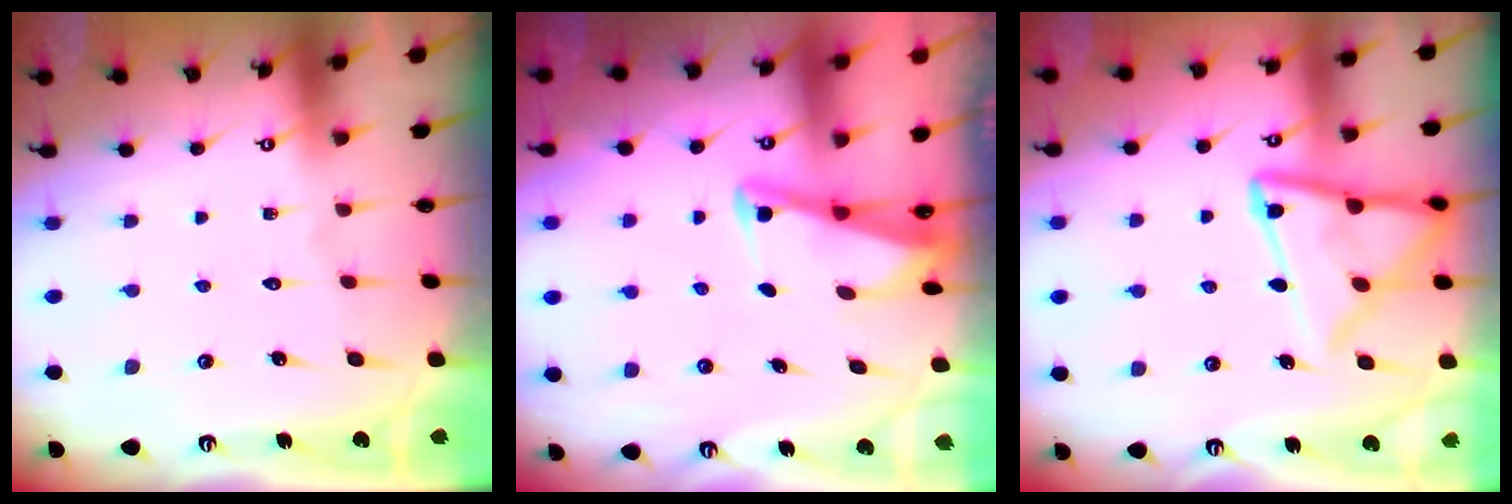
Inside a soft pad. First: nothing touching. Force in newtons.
{"total": 2.8, "press": 2.8, "slide": 0.3}
{"total": 14.6, "press": 14.6, "slide": 1.5}